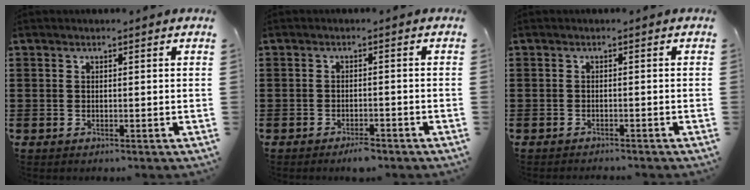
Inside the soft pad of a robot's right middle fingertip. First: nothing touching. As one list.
[{"total": 1.8, "force": [-1.7, 0.4, 0.4], "torque": [-0.013, 0.002, -0.034]}, {"total": 0.9, "force": [-0.9, 0.0, -0.1], "torque": [-0.001, 0.001, -0.020]}]